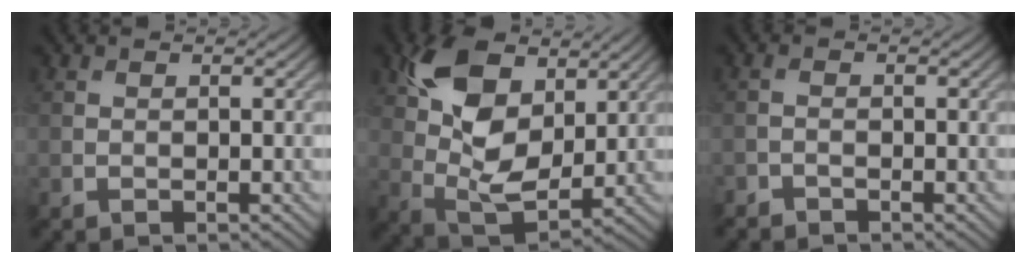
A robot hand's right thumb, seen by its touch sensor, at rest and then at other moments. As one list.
[{"total": 11.3, "force": [4.5, 6.4, 8.1], "torque": [-0.186, 0.004, 0.088]}, {"total": 1.2, "force": [-1.1, 0.3, 0.2], "torque": [-0.005, -0.001, -0.026]}]